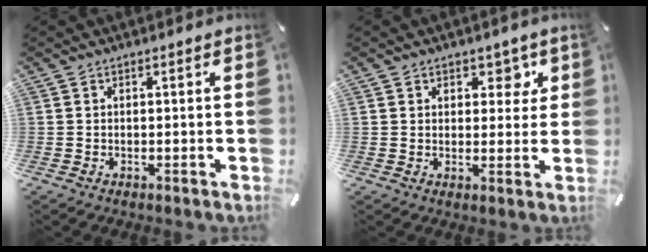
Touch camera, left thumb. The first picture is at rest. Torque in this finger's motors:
{"motor_torque": [0.39, -0.20, 0.12, 0.03, -0.03]}